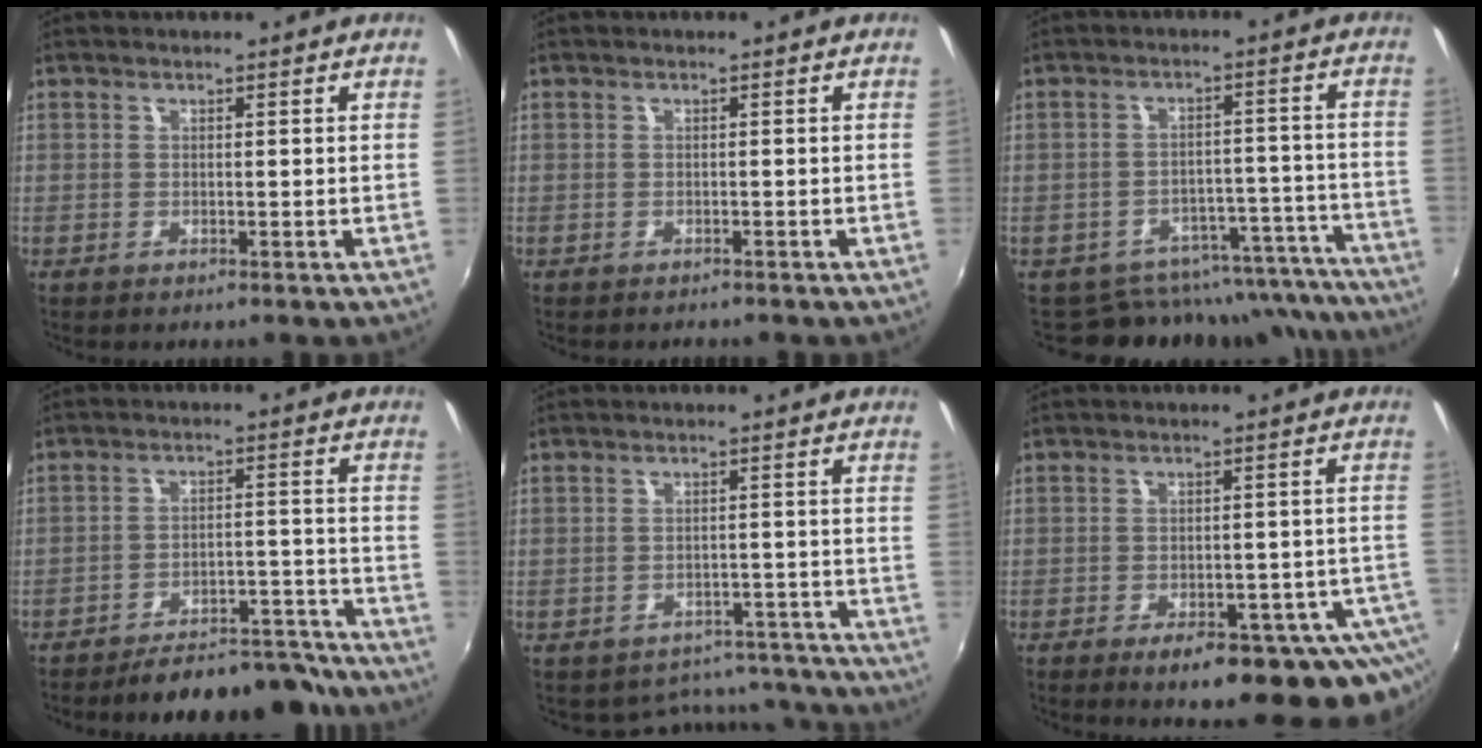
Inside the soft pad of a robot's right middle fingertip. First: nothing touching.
{"total": 1.0, "force": [-0.9, 0.4, 0.1], "torque": [-0.007, 0.001, -0.012]}
{"total": 17.0, "force": [-15.7, 6.1, 1.9], "torque": [-0.012, 0.071, -0.190]}
{"total": 15.1, "force": [-13.9, 3.6, 4.6], "torque": [-0.079, 0.029, -0.173]}
{"total": 11.3, "force": [-10.3, 4.6, 1.0], "torque": [-0.017, 0.035, -0.114]}
{"total": 17.6, "force": [-11.7, 6.5, 11.4], "torque": [-0.145, -0.027, -0.136]}